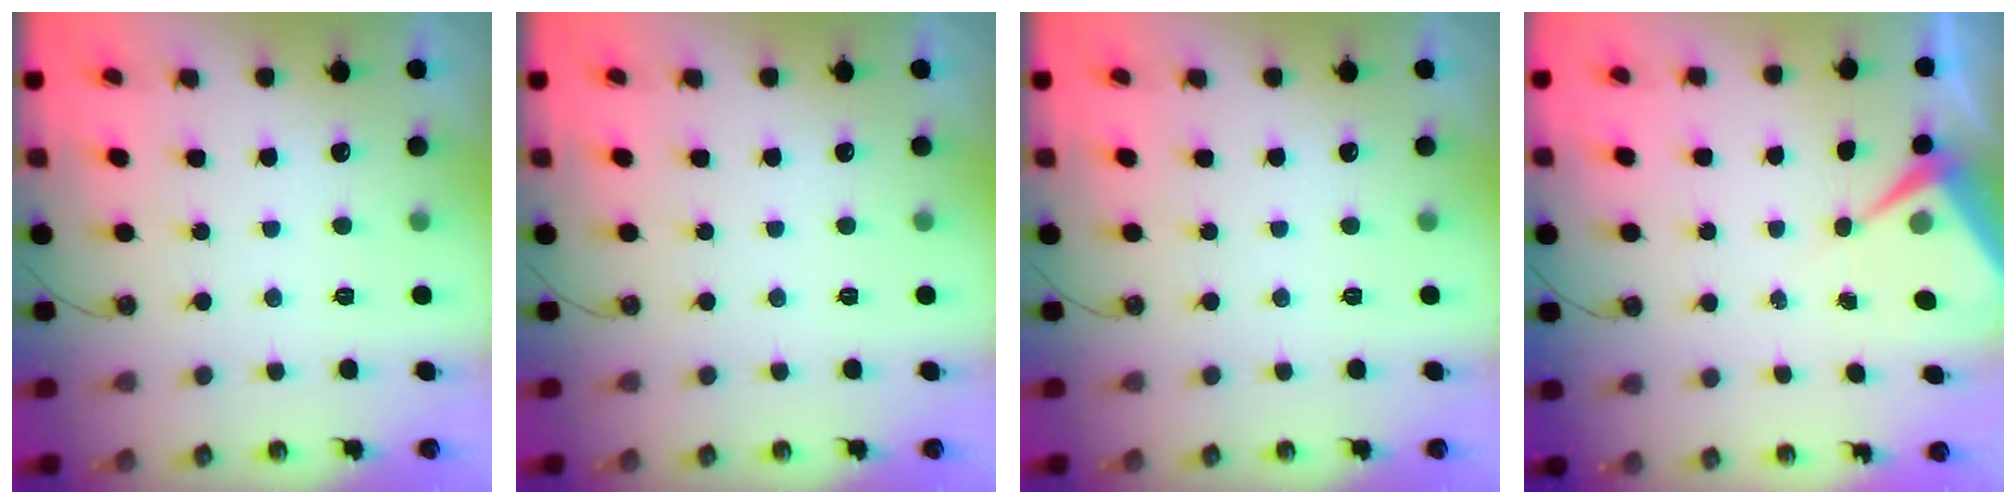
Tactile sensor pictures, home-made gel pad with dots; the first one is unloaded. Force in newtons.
{"total": 0.0}
{"total": 0.0}
{"total": 6.8, "press": 6.7, "slide": 0.7}